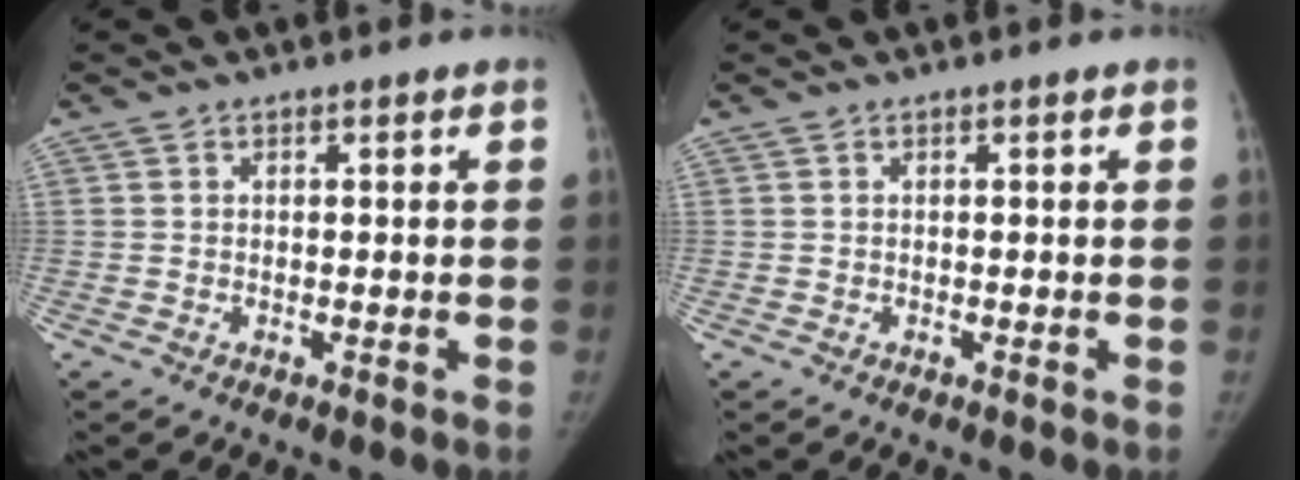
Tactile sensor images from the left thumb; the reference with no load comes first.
{"total": 0.0}